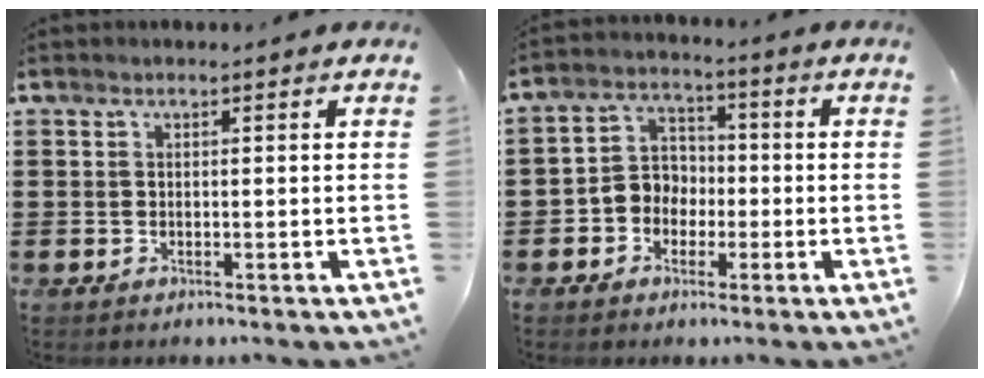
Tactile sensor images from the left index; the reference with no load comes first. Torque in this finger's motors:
{"motor_torque": [0.28, 0.31, 0.19, 0.03]}